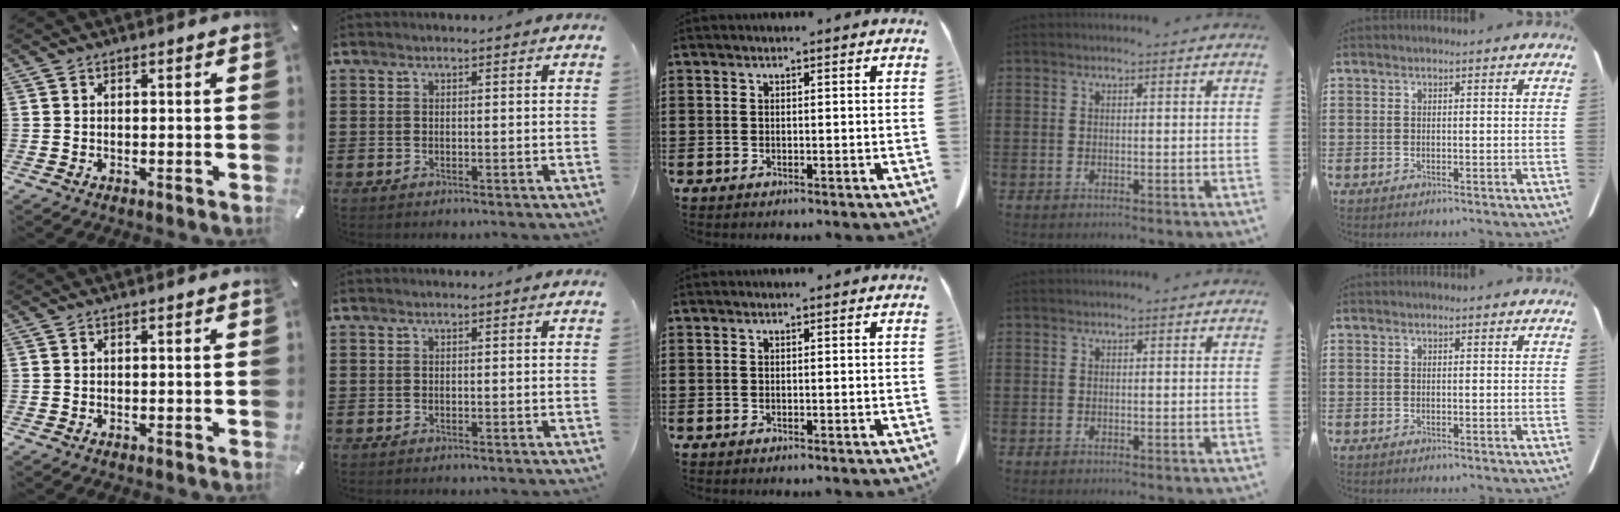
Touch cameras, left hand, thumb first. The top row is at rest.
{}